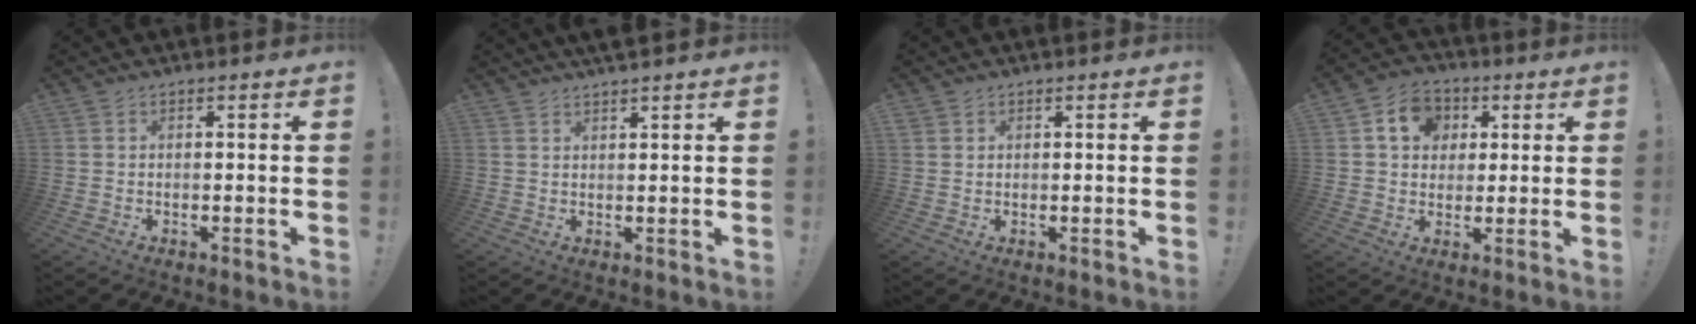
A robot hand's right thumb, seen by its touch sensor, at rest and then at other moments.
{"total": 2.7, "force": [2.5, -0.1, 1.0], "torque": [-0.015, -0.014, 0.045]}
{"total": 1.7, "force": [1.1, 1.3, 0.4], "torque": [0.000, -0.004, 0.018]}
{"total": 10.4, "force": [3.2, 8.8, 4.5], "torque": [-0.060, -0.003, 0.063]}